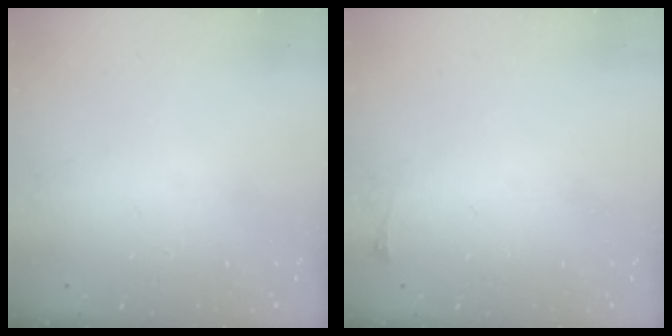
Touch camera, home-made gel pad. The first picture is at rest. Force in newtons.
{"total": 2.8, "press": 2.1, "slide": 1.9}